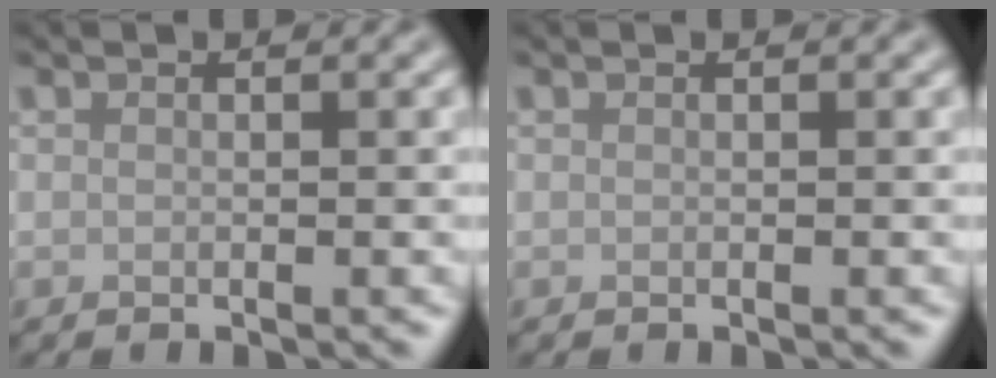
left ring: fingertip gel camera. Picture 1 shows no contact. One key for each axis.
{"total": 0.0}